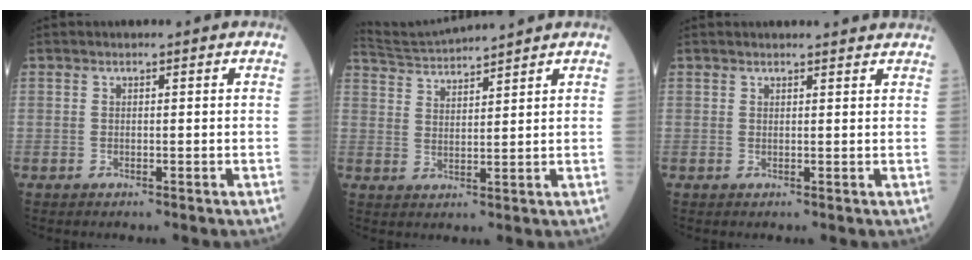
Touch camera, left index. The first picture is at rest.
{"total": 6.6, "force": [6.4, -1.6, 0.9], "torque": [-0.029, 0.016, 0.120]}
{"total": 3.4, "force": [3.3, 0.2, 0.5], "torque": [-0.009, 0.010, 0.030]}